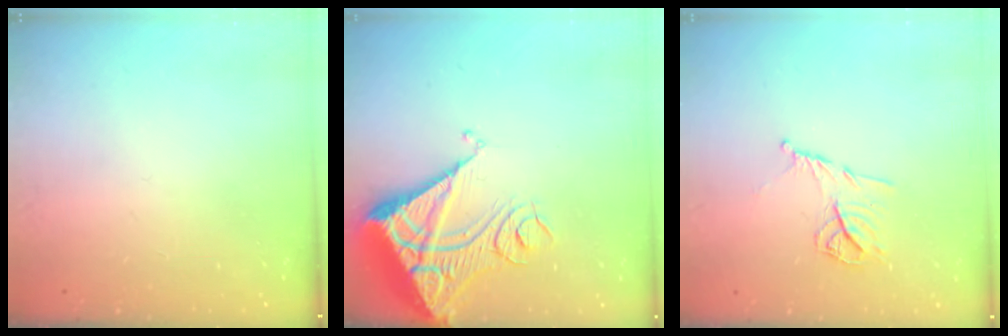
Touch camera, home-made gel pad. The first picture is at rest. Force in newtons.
{"total": 13.8, "press": 13.7, "slide": 1.9}
{"total": 9.8, "press": 9.8, "slide": 0.6}